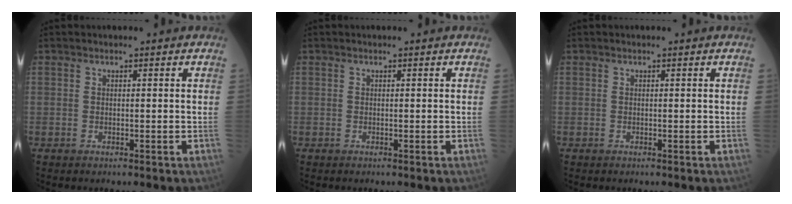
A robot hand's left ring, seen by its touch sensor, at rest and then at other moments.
{"total": 0.0}
{"total": 0.0}